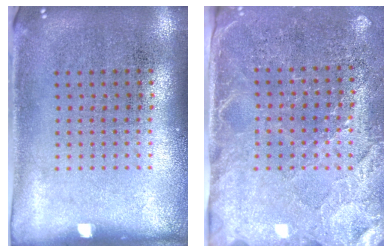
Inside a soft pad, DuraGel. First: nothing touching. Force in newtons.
{"total": 2.8, "press": 2.6, "slide": 1.1}